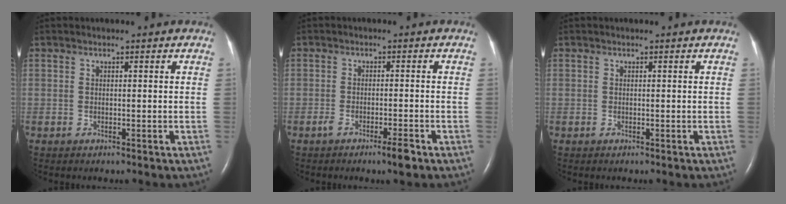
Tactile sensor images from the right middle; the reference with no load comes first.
{"total": 3.1, "force": [-2.1, 0.2, 2.3], "torque": [-0.044, -0.004, -0.035]}
{"total": 0.0}